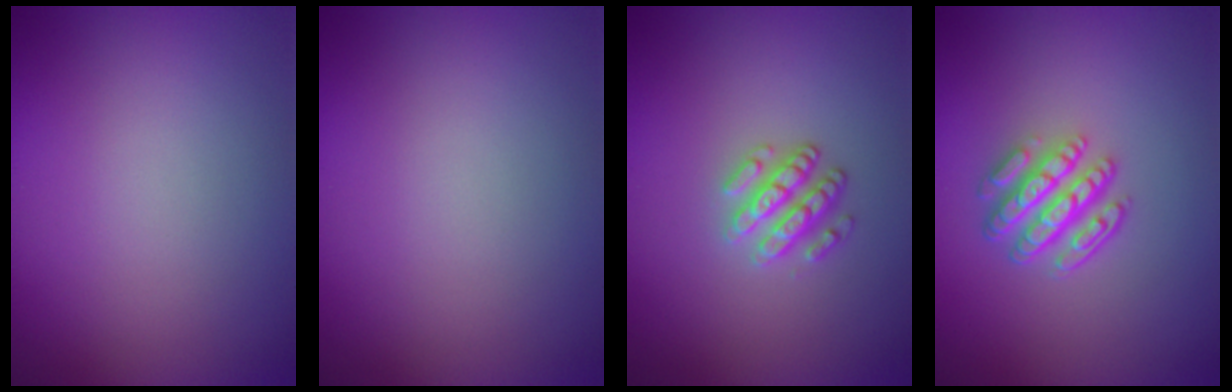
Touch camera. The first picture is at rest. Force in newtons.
{"total": 0.0}
{"total": 2.5, "press": 2.4, "slide": 0.8}
{"total": 4.7, "press": 3.5, "slide": 3.1}